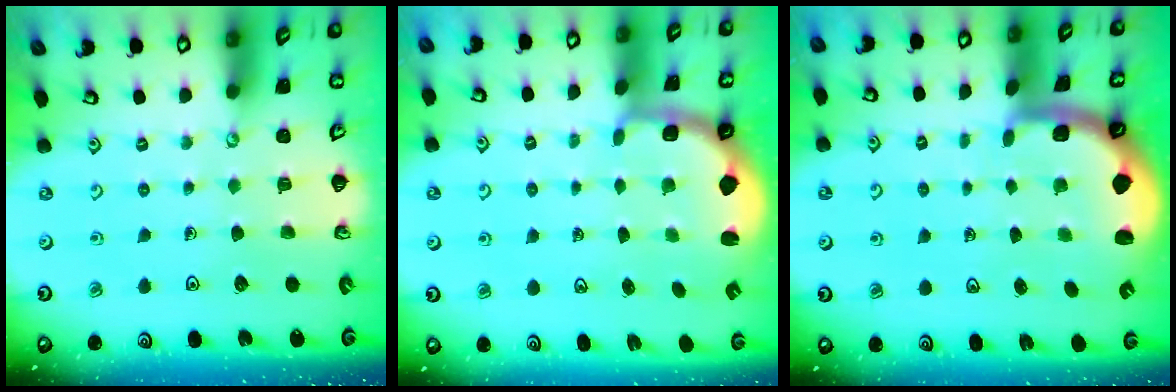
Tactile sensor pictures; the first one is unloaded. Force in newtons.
{"total": 2.2, "press": 1.5, "slide": 1.6}
{"total": 1.3, "press": 1.3, "slide": 0.3}